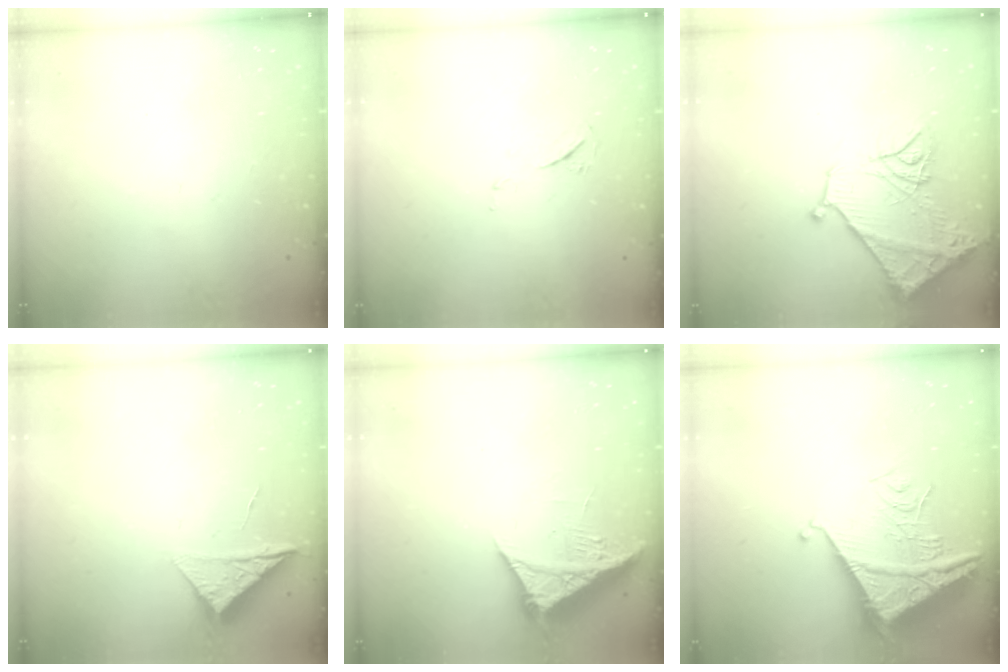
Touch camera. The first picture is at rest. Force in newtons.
{"total": 6.0, "press": 6.0, "slide": 0.7}
{"total": 15.8, "press": 15.7, "slide": 1.5}
{"total": 6.5, "press": 6.5, "slide": 0.3}
{"total": 8.1, "press": 8.0, "slide": 0.8}
{"total": 7.8, "press": 7.8, "slide": 0.7}